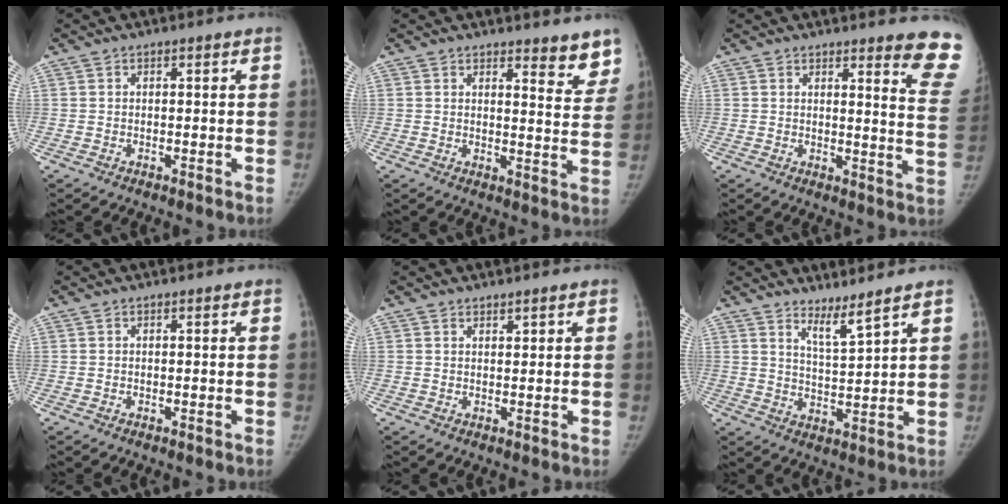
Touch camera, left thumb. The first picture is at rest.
{"total": 7.0, "force": [5.8, 2.2, 3.3], "torque": [-0.004, -0.041, 0.061]}
{"total": 10.5, "force": [9.1, 1.0, 5.2], "torque": [-0.035, -0.090, 0.082]}
{"total": 0.0}
{"total": 1.0, "force": [0.9, 0.2, 0.3], "torque": [0.000, -0.007, 0.016]}
{"total": 4.8, "force": [4.1, -0.2, 2.5], "torque": [-0.044, -0.053, 0.081]}